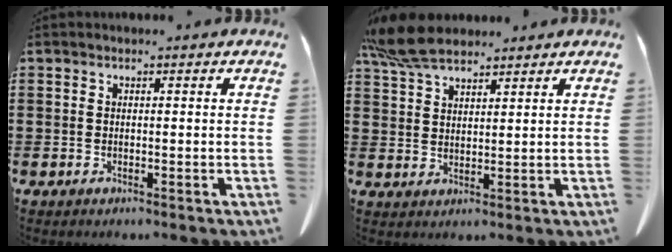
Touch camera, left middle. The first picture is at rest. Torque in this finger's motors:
{"motor_torque": [1.60, 0.54, 0.25, 0.12]}